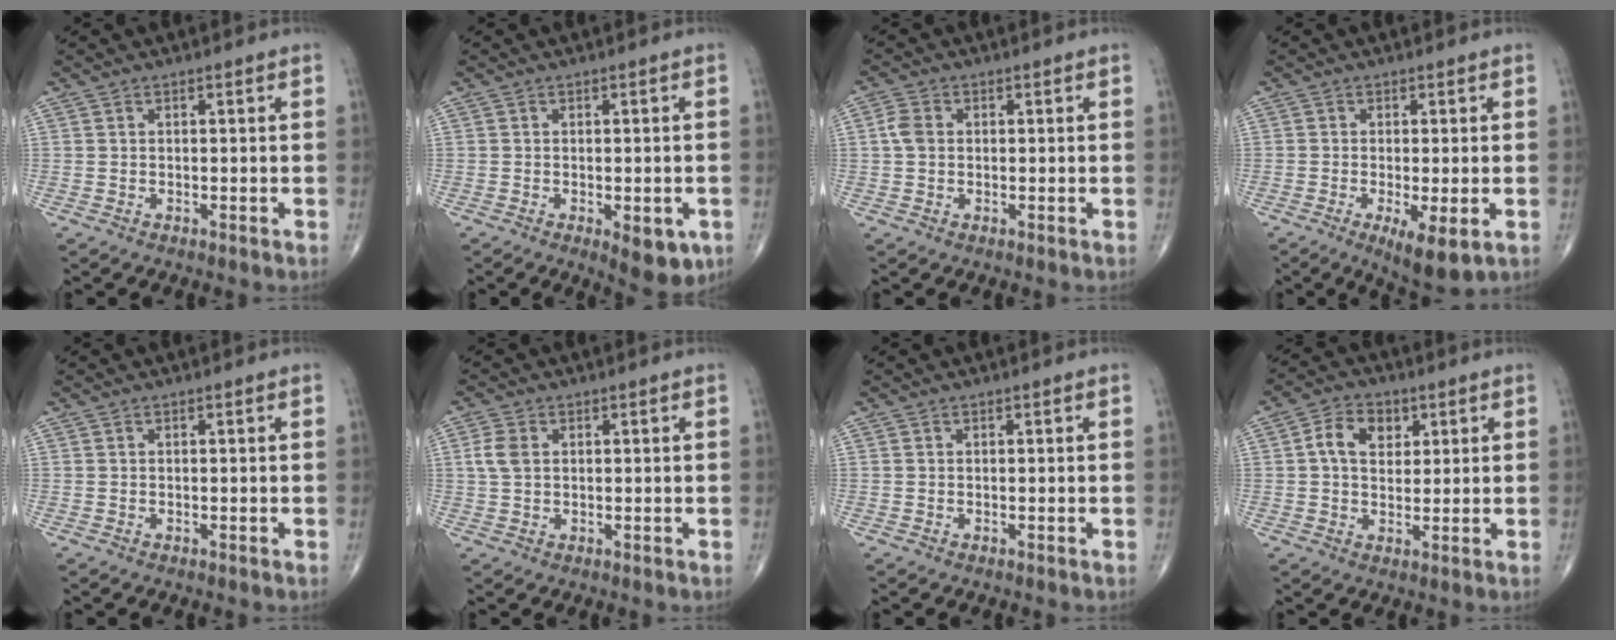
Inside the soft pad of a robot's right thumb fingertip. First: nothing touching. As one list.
[{"total": 6.7, "force": [-2.5, 2.8, 5.6], "torque": [-0.057, -0.003, -0.022]}, {"total": 3.0, "force": [0.2, 2.4, 1.9], "torque": [-0.041, 0.007, -0.001]}, {"total": 7.4, "force": [-2.5, 2.1, 6.6], "torque": [-0.107, -0.020, -0.036]}, {"total": 0.0}, {"total": 3.6, "force": [0.7, 2.5, 2.5], "torque": [-0.059, 0.005, 0.014]}, {"total": 0.0}, {"total": 6.9, "force": [1.9, 4.9, 4.4], "torque": [-0.058, 0.002, 0.026]}]